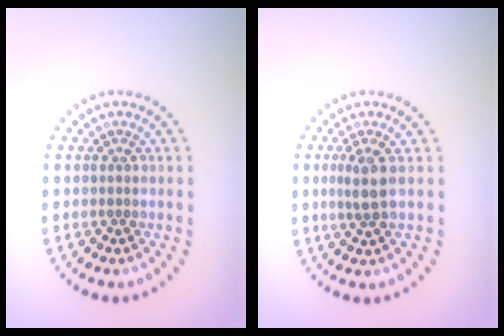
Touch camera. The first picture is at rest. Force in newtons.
{"total": 2.1, "press": 1.8, "slide": 1.1}